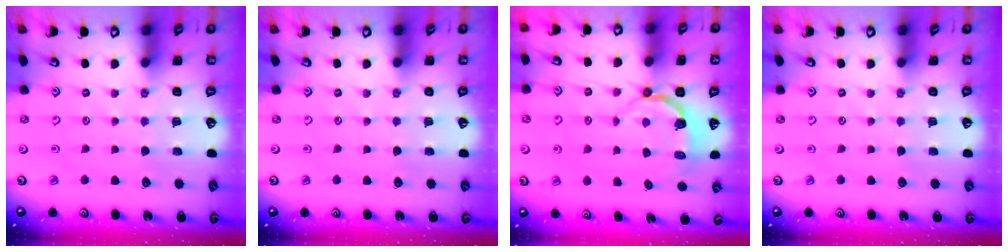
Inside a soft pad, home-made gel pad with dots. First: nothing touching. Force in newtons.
{"total": 0.0}
{"total": 4.1, "press": 2.4, "slide": 3.3}
{"total": 0.0}